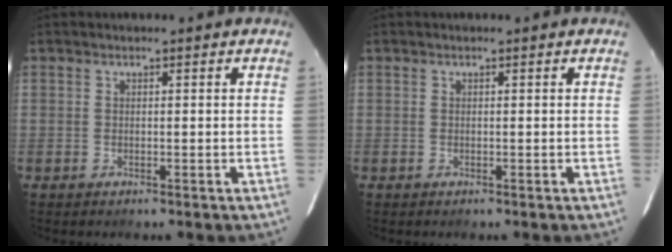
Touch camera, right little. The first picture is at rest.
{"total": 0.0}